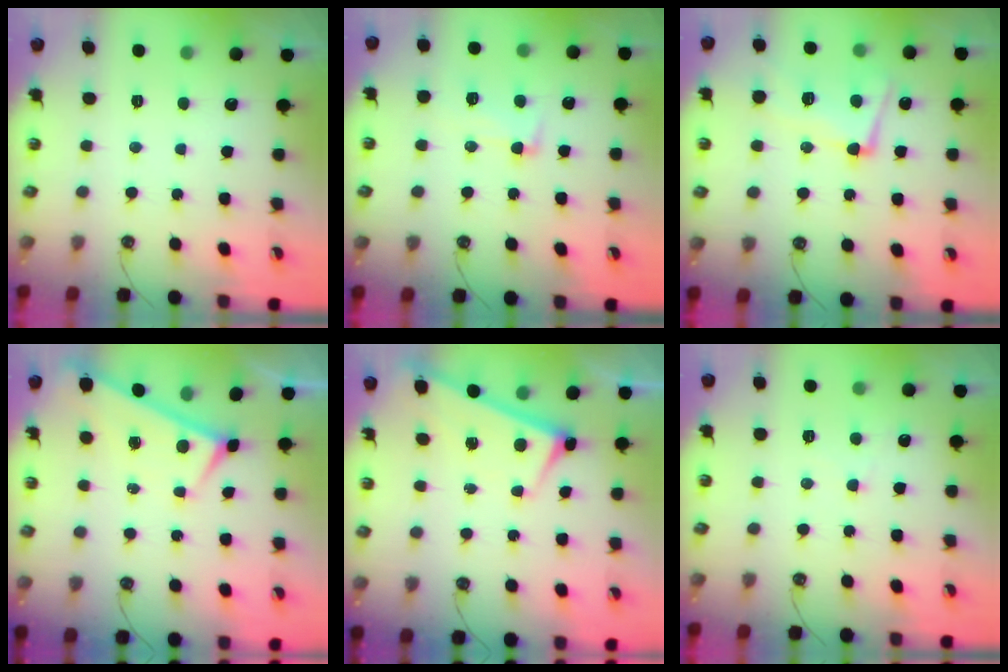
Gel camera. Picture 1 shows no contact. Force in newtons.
{"total": 5.7, "press": 5.5, "slide": 1.5}
{"total": 6.5, "press": 6.1, "slide": 2.3}
{"total": 0.0}
{"total": 2.8, "press": 2.8, "slide": 0.4}
{"total": 4.0, "press": 4.0, "slide": 0.5}